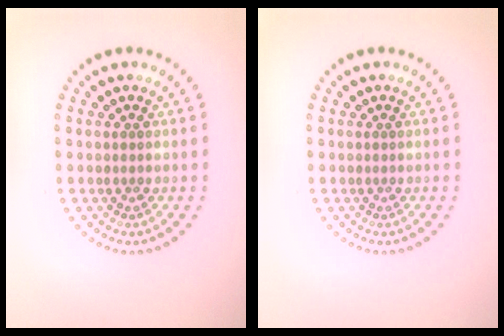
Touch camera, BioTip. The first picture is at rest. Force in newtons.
{"total": 0.0}